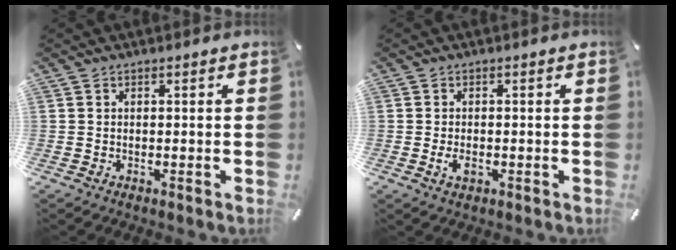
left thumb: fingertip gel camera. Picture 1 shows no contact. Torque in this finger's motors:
{"motor_torque": [-0.01, 0.52, 0.14, 0.20, 0.00]}